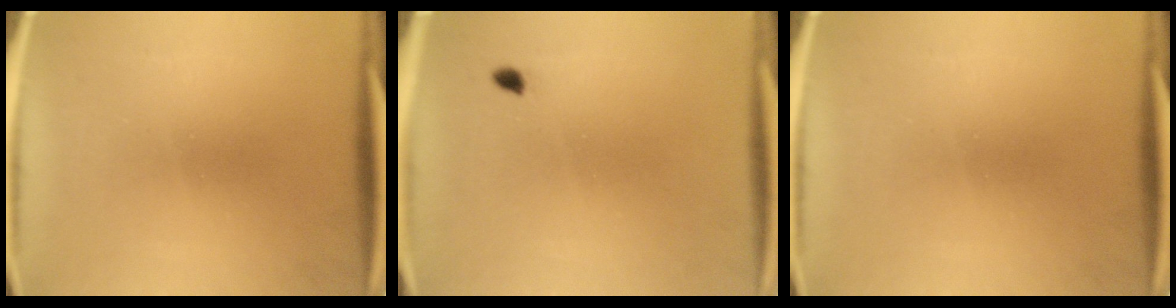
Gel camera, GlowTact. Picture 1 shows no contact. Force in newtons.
{"total": 0.9}
{"total": 0.0}